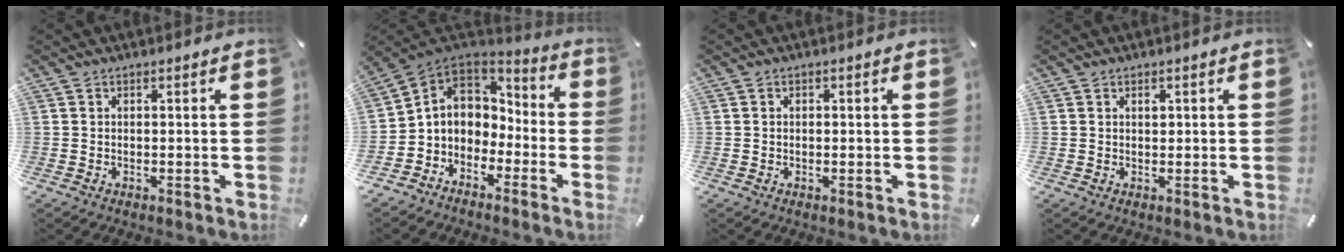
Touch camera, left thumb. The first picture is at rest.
{"total": 6.9, "force": [-1.4, 6.7, 1.2], "torque": [-0.048, 0.003, -0.024]}
{"total": 0.7, "force": [-0.2, 0.5, 0.5], "torque": [-0.008, 0.002, -0.004]}
{"total": 1.0, "force": [0.3, 0.8, 0.6], "torque": [-0.003, -0.001, 0.003]}